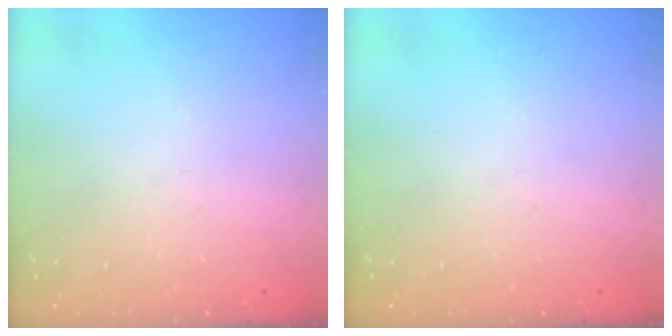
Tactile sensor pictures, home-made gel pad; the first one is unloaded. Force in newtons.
{"total": 0.0}